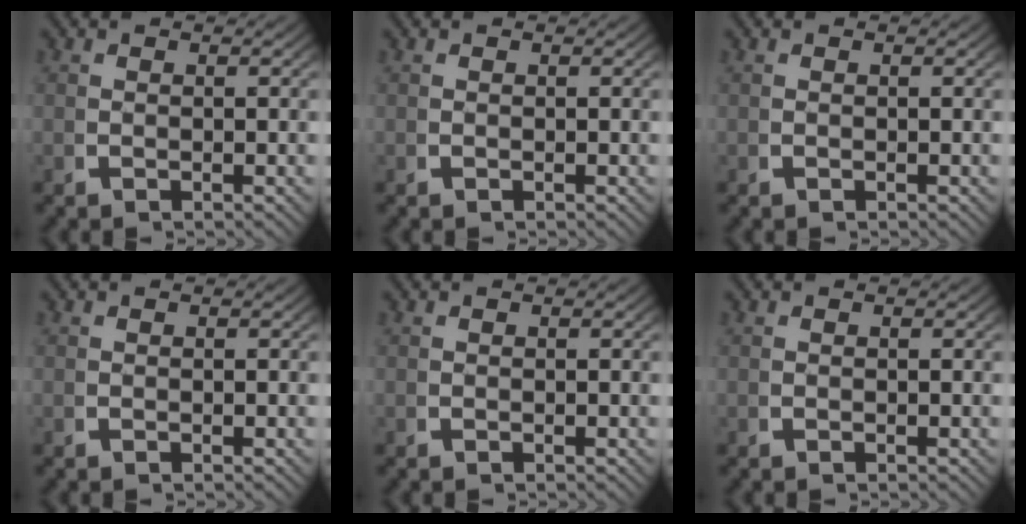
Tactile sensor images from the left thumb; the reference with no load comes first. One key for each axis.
{"total": 0.0}
{"total": 0.0}
{"total": 0.0}
{"total": 0.0}
{"total": 0.0}